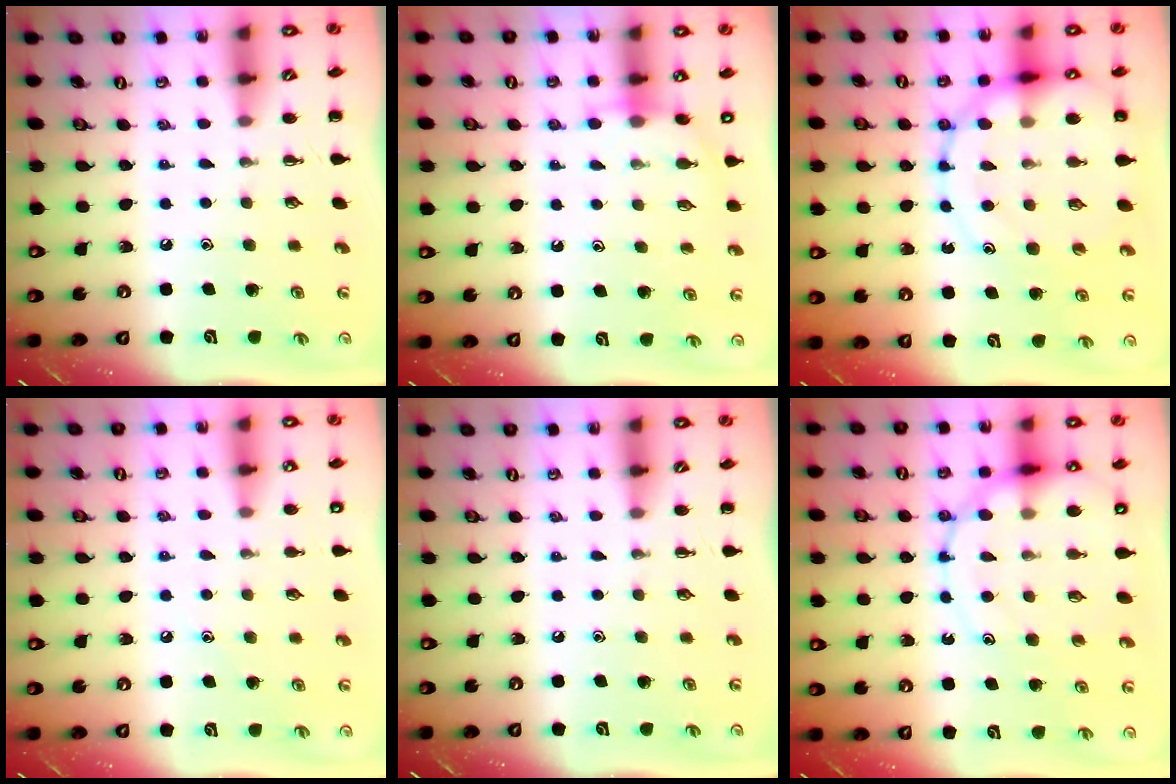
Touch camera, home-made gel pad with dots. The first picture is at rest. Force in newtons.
{"total": 6.4, "press": 6.3, "slide": 1.3}
{"total": 18.9, "press": 18.6, "slide": 3.6}
{"total": 5.7, "press": 5.4, "slide": 1.6}
{"total": 0.0}
{"total": 15.3, "press": 15.0, "slide": 3.0}